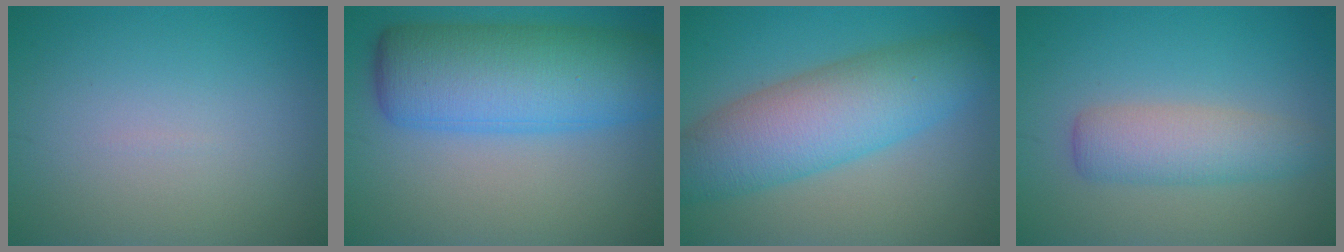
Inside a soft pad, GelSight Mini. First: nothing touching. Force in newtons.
{"total": 10.5, "press": 10.5, "slide": 0.3}
{"total": 8.6, "press": 8.6, "slide": 0.1}
{"total": 3.9, "press": 3.9, "slide": 0.1}